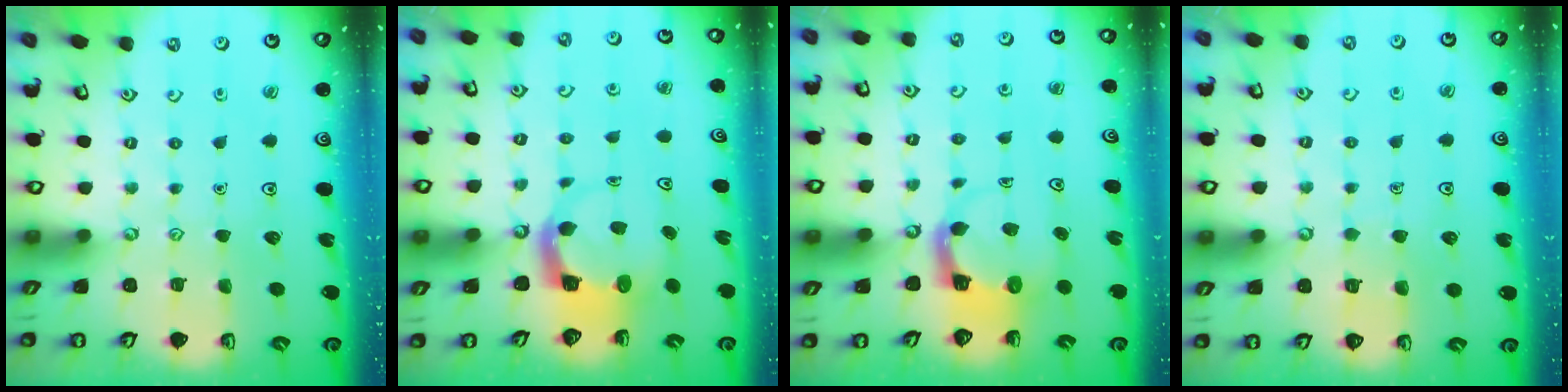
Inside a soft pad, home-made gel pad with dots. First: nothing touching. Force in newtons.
{"total": 3.8, "press": 3.8, "slide": 0.5}
{"total": 3.9, "press": 3.9, "slide": 0.3}
{"total": 3.9, "press": 3.9, "slide": 0.3}